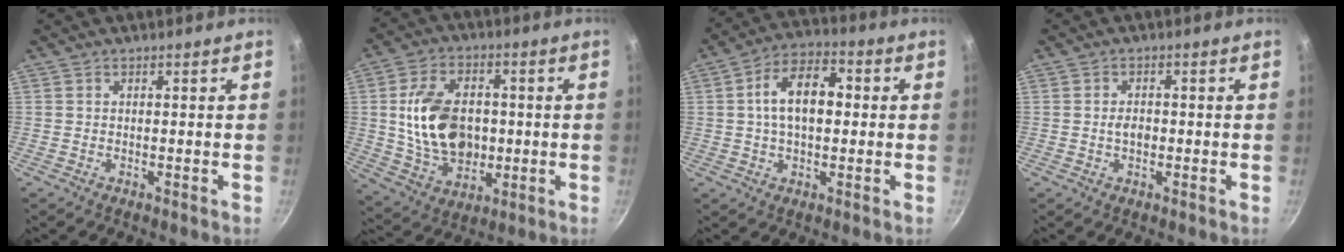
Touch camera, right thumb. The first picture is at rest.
{"total": 16.1, "force": [0.6, 11.1, 11.6], "torque": [-0.178, 0.000, 0.020]}
{"total": 11.4, "force": [1.2, 6.7, 9.2], "torque": [-0.150, 0.025, 0.014]}
{"total": 2.3, "force": [-0.3, 1.5, 1.7], "torque": [-0.024, 0.005, -0.007]}